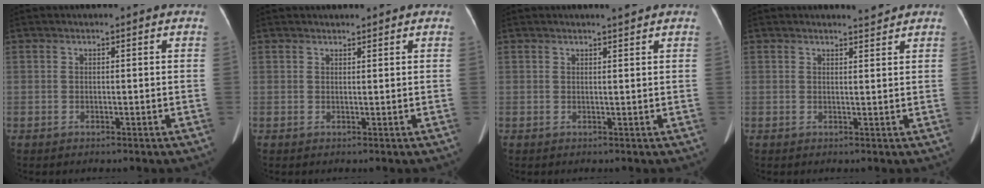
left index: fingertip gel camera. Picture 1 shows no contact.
{"total": 1.9, "force": [1.8, 0.4, 0.4], "torque": [-0.005, 0.007, 0.024]}
{"total": 1.3, "force": [1.1, -0.4, 0.5], "torque": [-0.008, -0.015, 0.017]}
{"total": 1.3, "force": [1.2, -0.5, -0.2], "torque": [-0.003, -0.023, 0.020]}